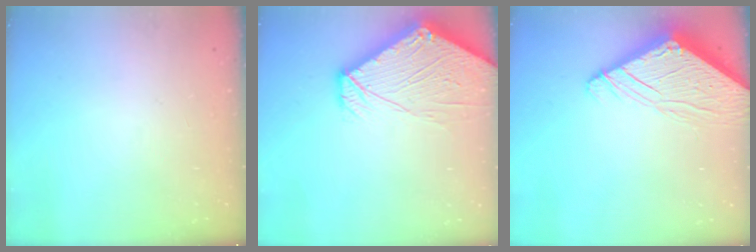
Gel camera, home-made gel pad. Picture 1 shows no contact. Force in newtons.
{"total": 12.5, "press": 12.4, "slide": 1.6}
{"total": 9.7, "press": 9.6, "slide": 1.0}